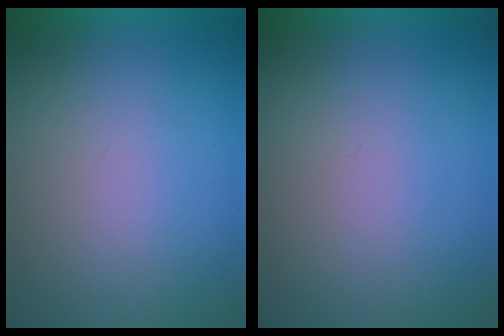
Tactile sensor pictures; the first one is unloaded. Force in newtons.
{"total": 1.0}